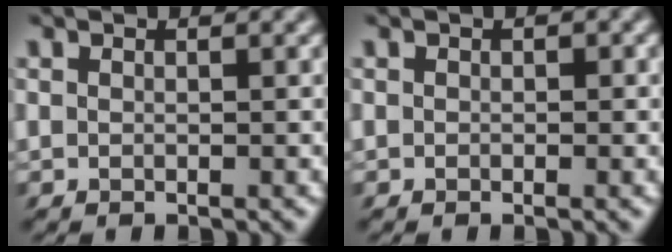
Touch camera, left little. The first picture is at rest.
{"total": 1.1, "force": [-0.1, 0.9, 0.7], "torque": [-0.012, -0.001, -0.002]}